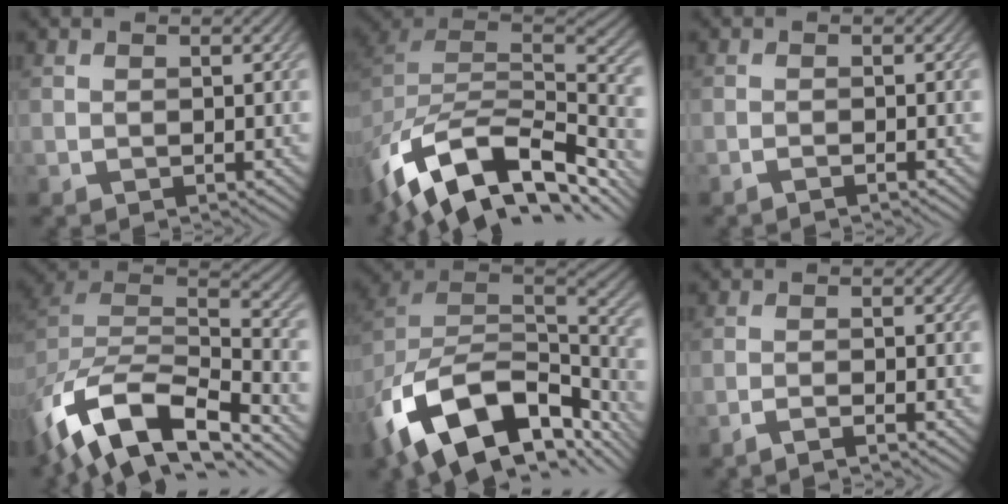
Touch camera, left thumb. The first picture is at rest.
{"total": 15.3, "force": [-9.5, 7.9, 8.9], "torque": [-0.212, -0.022, -0.153]}
{"total": 1.1, "force": [-0.8, 0.1, 0.8], "torque": [-0.012, 0.001, -0.021]}
{"total": 14.6, "force": [-9.8, 6.1, 9.1], "torque": [-0.217, -0.025, -0.164]}
{"total": 17.8, "force": [-9.4, 9.6, 11.7], "torque": [-0.269, -0.023, -0.151]}
{"total": 2.3, "force": [-1.7, 0.2, 1.5], "torque": [-0.018, 0.001, -0.046]}